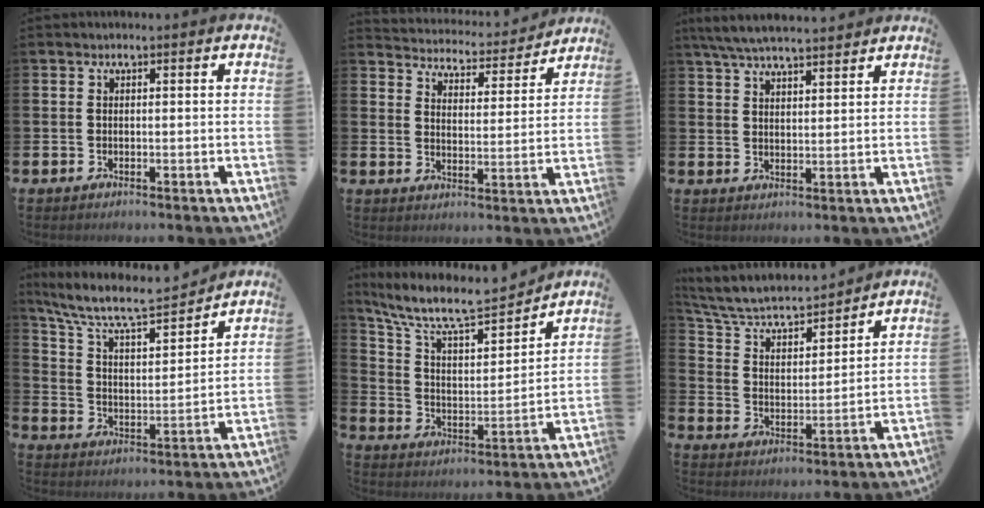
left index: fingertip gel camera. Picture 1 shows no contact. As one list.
[{"total": 4.8, "force": [4.8, 0.8, 0.2], "torque": [-0.021, -0.044, 0.078]}, {"total": 5.6, "force": [5.4, 0.6, 1.6], "torque": [-0.051, -0.018, 0.100]}, {"total": 9.0, "force": [8.1, 1.9, 3.6], "torque": [-0.105, -0.052, 0.138]}, {"total": 10.1, "force": [9.0, 2.4, 4.1], "torque": [-0.111, -0.060, 0.153]}, {"total": 6.6, "force": [6.0, 1.7, 2.0], "torque": [-0.074, -0.049, 0.100]}]